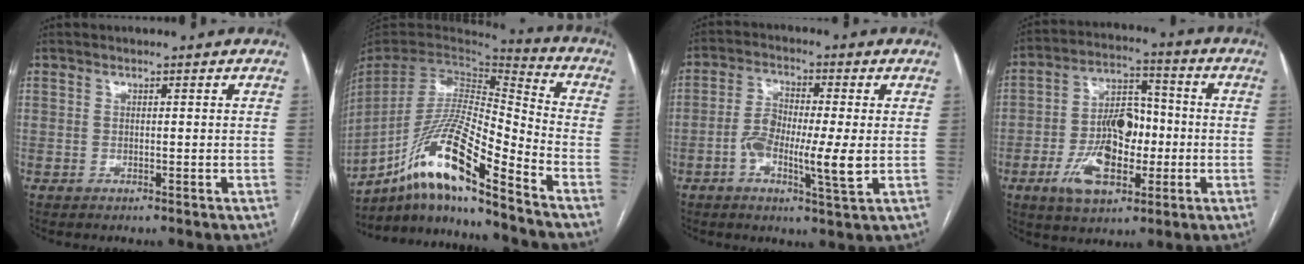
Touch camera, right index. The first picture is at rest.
{"total": 17.6, "force": [-12.3, 1.0, 12.5], "torque": [-0.257, -0.005, -0.228]}
{"total": 8.4, "force": [-1.5, 1.6, 8.1], "torque": [-0.150, 0.003, -0.030]}
{"total": 12.4, "force": [-3.5, 6.5, 10.0], "torque": [-0.193, 0.020, -0.055]}